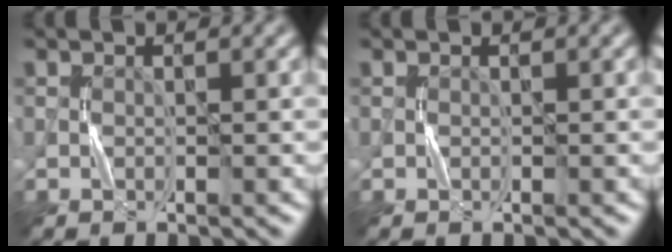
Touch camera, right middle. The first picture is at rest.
{"total": 0.0}